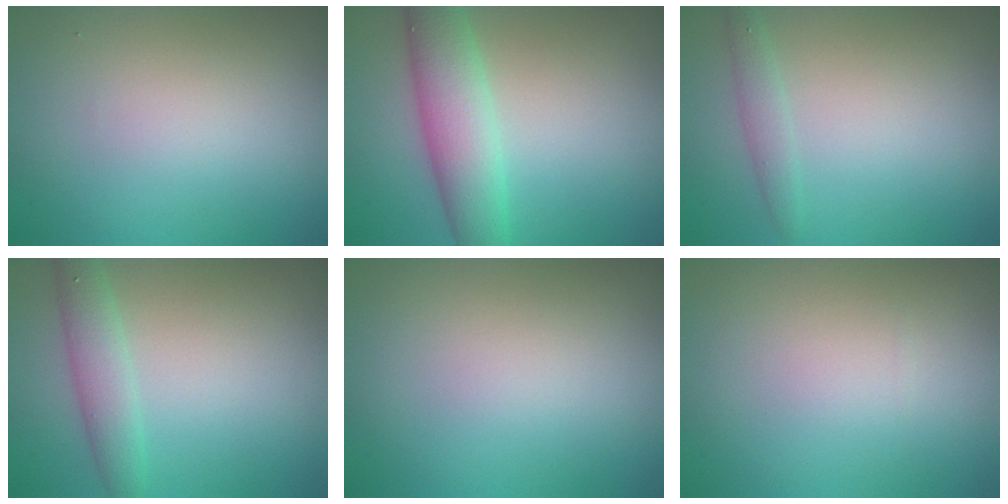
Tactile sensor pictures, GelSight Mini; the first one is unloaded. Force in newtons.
{"total": 5.6, "press": 5.6, "slide": 0.2}
{"total": 1.5, "press": 1.5, "slide": 0.0}
{"total": 3.0, "press": 3.0, "slide": 0.1}
{"total": 0.0}
{"total": 0.0}